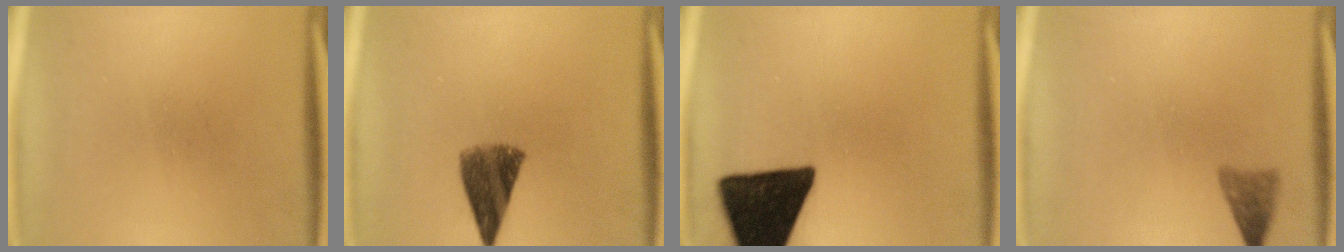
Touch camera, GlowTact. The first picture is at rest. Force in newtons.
{"total": 7.6}
{"total": 18.8}
{"total": 2.4}